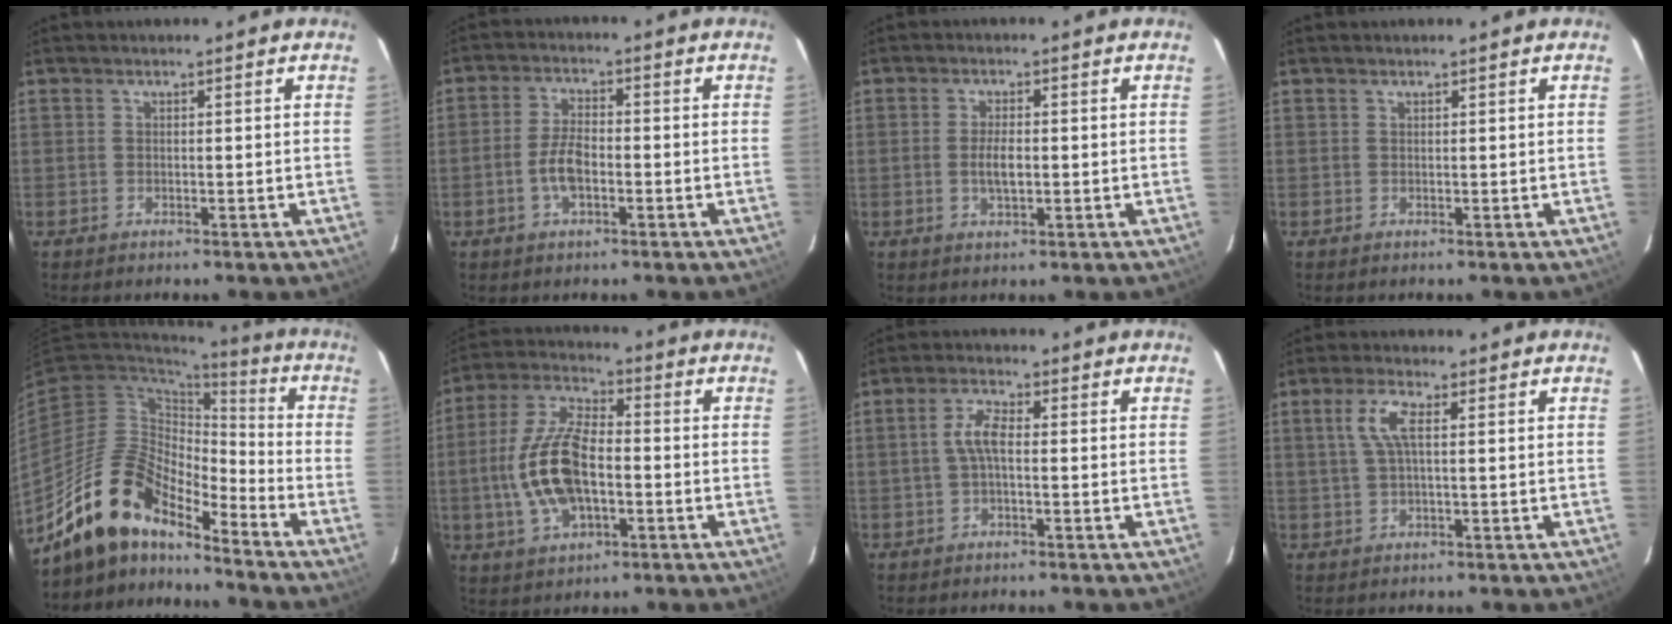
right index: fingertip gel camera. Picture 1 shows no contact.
{"total": 5.5, "force": [-1.8, 2.4, 4.5], "torque": [-0.097, 0.005, -0.032]}
{"total": 3.6, "force": [-0.4, 1.4, 3.3], "torque": [-0.063, -0.001, -0.006]}
{"total": 0.0}
{"total": 15.4, "force": [-13.3, 5.0, 5.9], "torque": [-0.117, 0.013, -0.248]}
{"total": 14.9, "force": [-2.4, 7.2, 12.8], "torque": [-0.274, 0.007, -0.043]}
{"total": 3.7, "force": [-0.4, 1.1, 3.5], "torque": [-0.076, 0.011, -0.009]}
{"total": 4.8, "force": [1.0, 1.1, 4.6], "torque": [-0.094, 0.006, 0.022]}